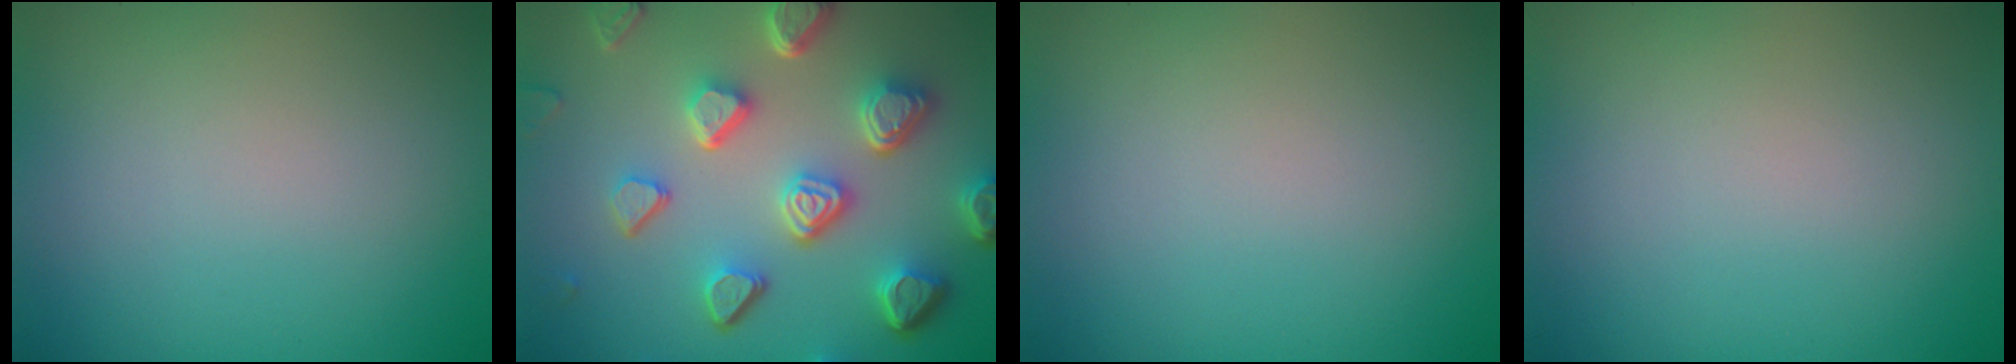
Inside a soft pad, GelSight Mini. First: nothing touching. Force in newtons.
{"total": 7.4, "press": 5.6, "slide": 4.8}
{"total": 0.0}
{"total": 0.0}